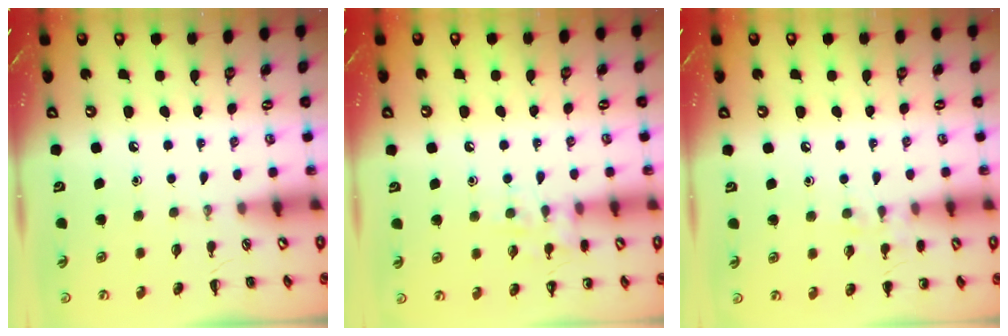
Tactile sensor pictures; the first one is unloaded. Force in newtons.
{"total": 8.7, "press": 8.6, "slide": 1.2}
{"total": 6.7, "press": 6.4, "slide": 2.0}